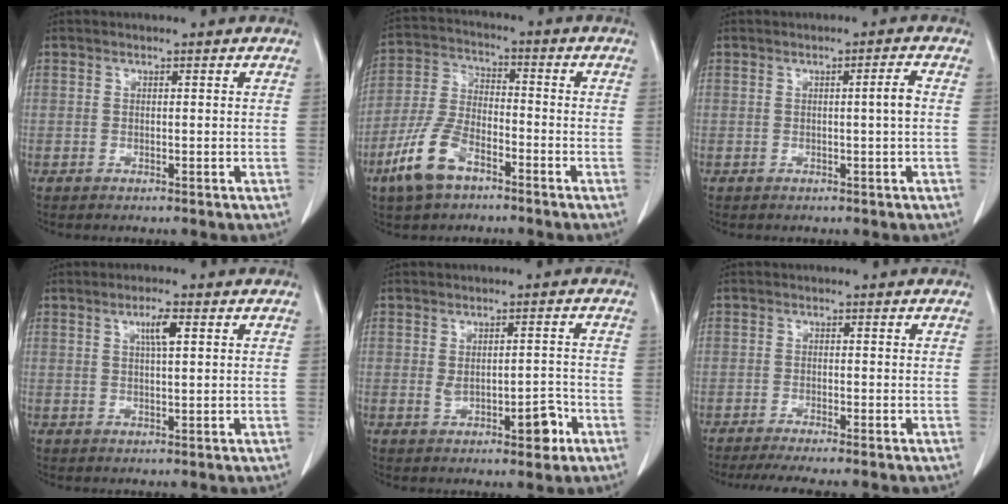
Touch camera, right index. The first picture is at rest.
{"total": 9.9, "force": [-5.9, 4.4, 6.6], "torque": [-0.157, 0.000, -0.118]}
{"total": 2.1, "force": [-0.1, -0.4, 2.0], "torque": [-0.030, 0.000, -0.001]}
{"total": 3.1, "force": [1.2, 0.3, 2.8], "torque": [-0.050, 0.000, 0.020]}
{"total": 5.3, "force": [-1.6, 2.1, 4.5], "torque": [-0.063, 0.006, -0.011]}
{"total": 6.2, "force": [-5.3, -0.2, 3.1], "torque": [-0.035, -0.013, -0.082]}